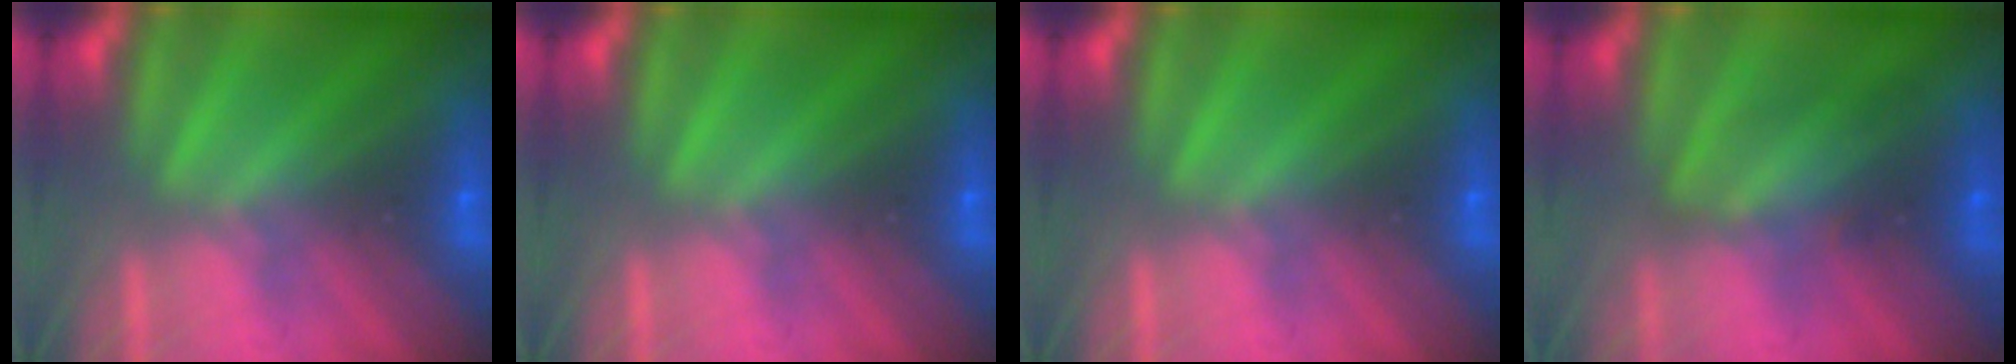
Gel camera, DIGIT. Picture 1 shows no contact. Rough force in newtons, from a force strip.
{"total": 0.0}
{"total": 0.0}
{"total": 2.4}